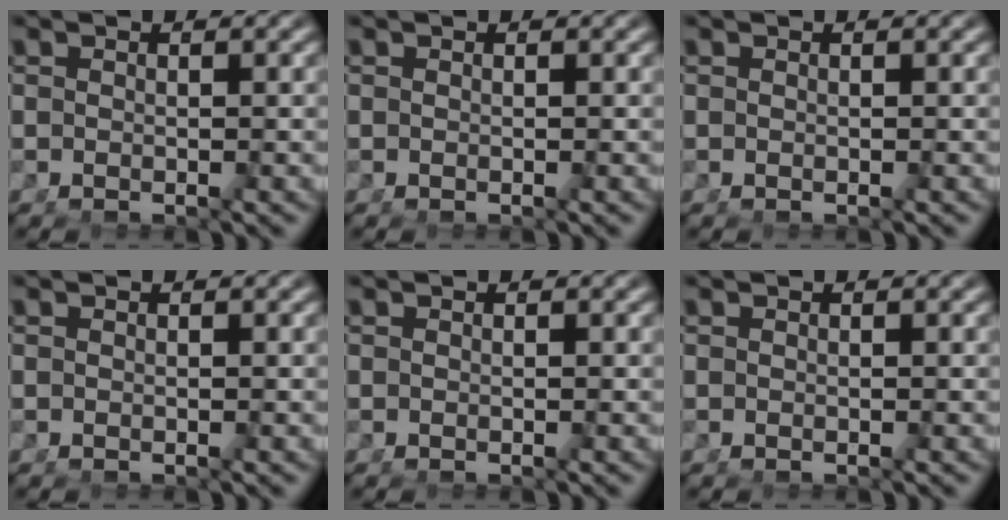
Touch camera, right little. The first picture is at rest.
{"total": 0.0}
{"total": 0.0}
{"total": 0.0}
{"total": 0.0}
{"total": 0.0}